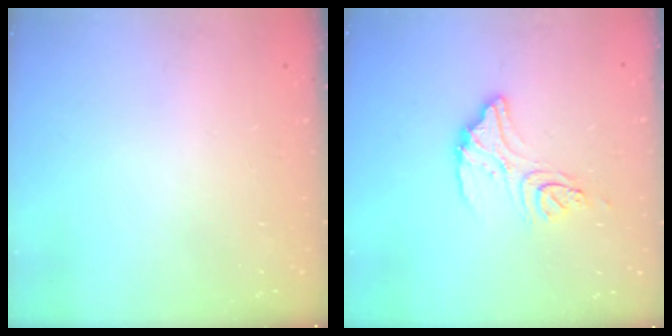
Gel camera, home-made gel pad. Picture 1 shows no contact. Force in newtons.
{"total": 11.8, "press": 11.8, "slide": 0.4}